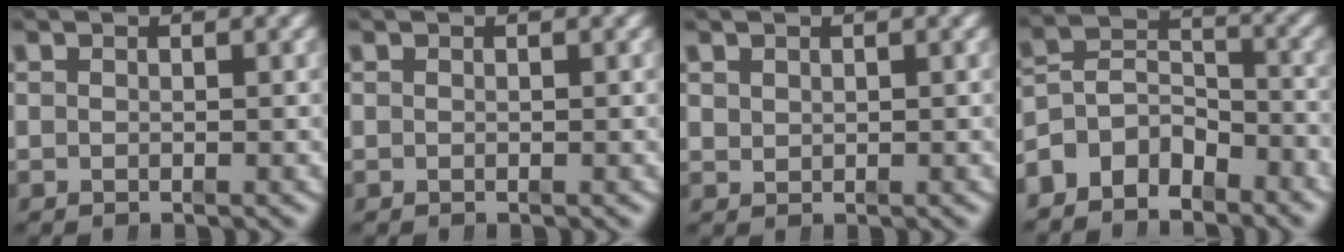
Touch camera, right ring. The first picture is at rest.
{"total": 0.0}
{"total": 0.7, "force": [0.6, 0.0, 0.1], "torque": [0.001, -0.006, 0.024]}
{"total": 9.3, "force": [-4.0, 7.3, 4.1], "torque": [-0.073, -0.034, -0.072]}